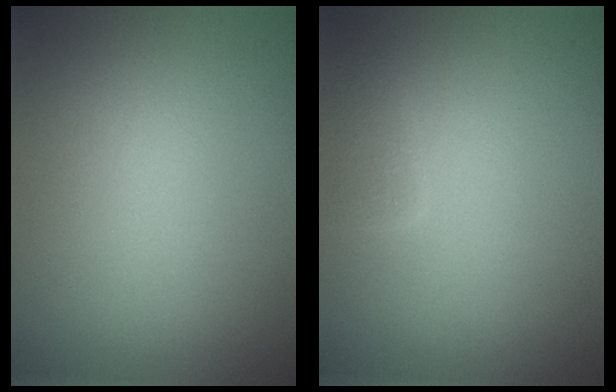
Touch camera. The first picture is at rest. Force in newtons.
{"total": 1.8, "press": 1.8, "slide": 0.2}